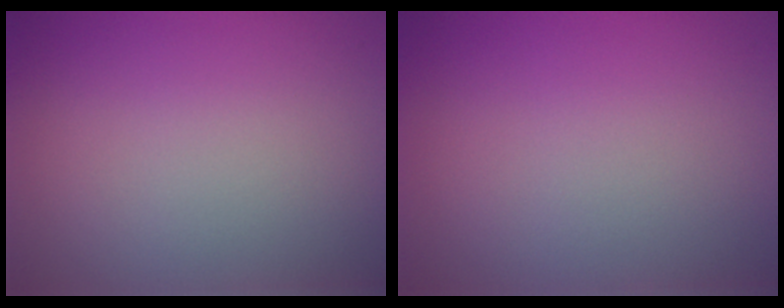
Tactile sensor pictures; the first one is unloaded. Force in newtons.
{"total": 0.0}